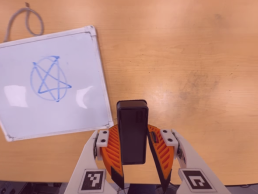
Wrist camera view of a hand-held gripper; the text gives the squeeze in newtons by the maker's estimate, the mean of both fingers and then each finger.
{"total": 5.1, "left": 4.9, "right": 5.3}